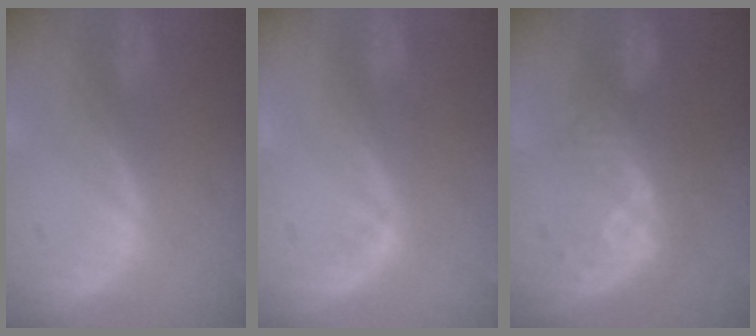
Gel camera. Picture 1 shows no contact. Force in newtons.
{"total": 1.7, "press": 1.5, "slide": 0.8}
{"total": 7.8, "press": 7.5, "slide": 2.0}